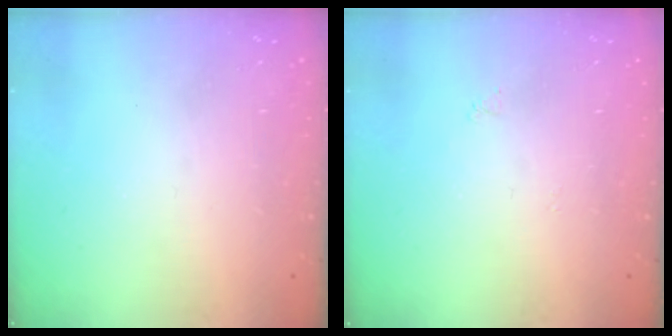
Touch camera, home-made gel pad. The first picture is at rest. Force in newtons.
{"total": 3.3, "press": 3.3, "slide": 0.5}